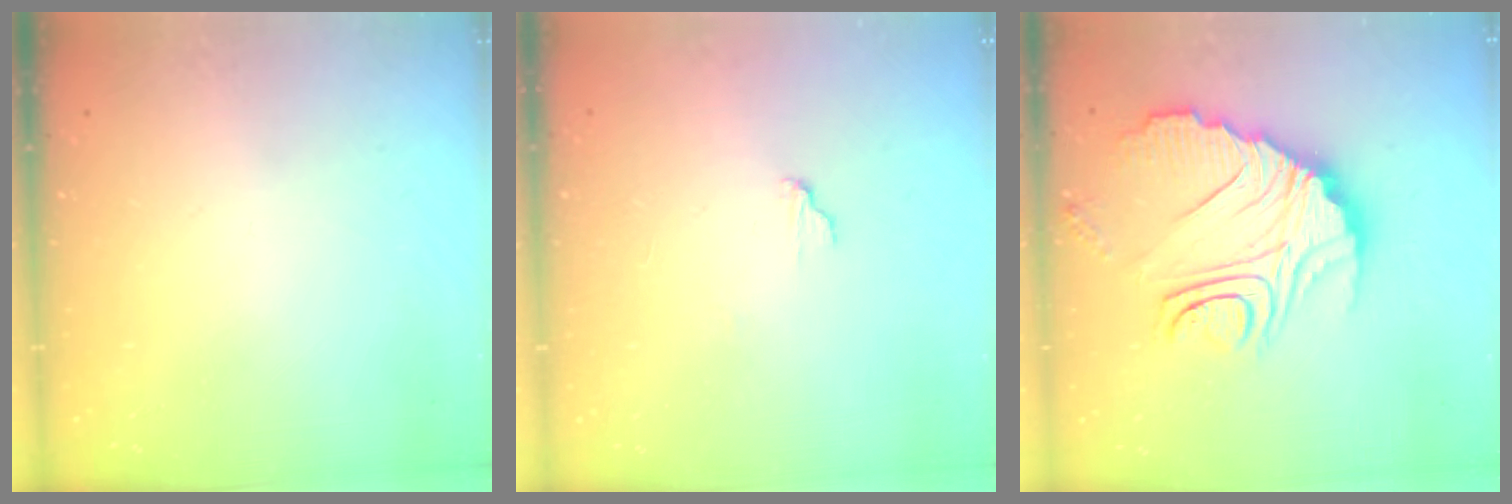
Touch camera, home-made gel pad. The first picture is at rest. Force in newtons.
{"total": 5.2, "press": 5.2, "slide": 0.5}
{"total": 18.9, "press": 18.8, "slide": 1.9}